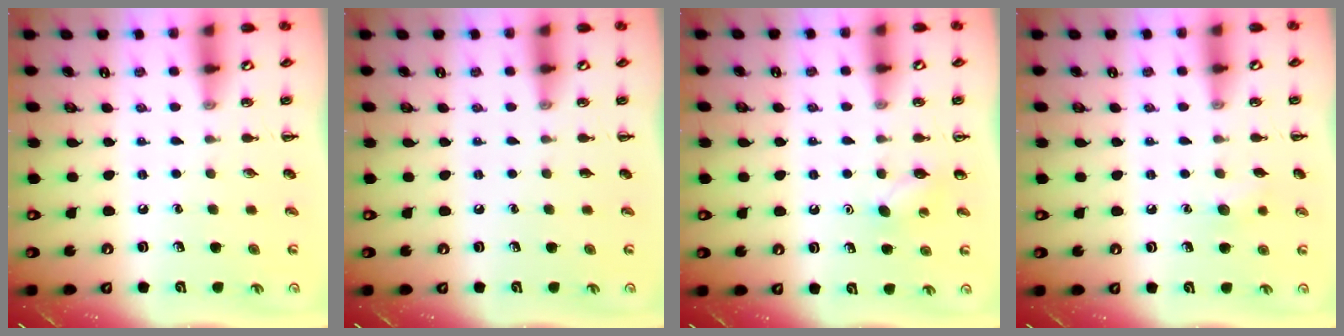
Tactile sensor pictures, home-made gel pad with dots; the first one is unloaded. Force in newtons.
{"total": 0.0}
{"total": 5.5, "press": 5.3, "slide": 1.4}
{"total": 5.6, "press": 5.4, "slide": 1.6}